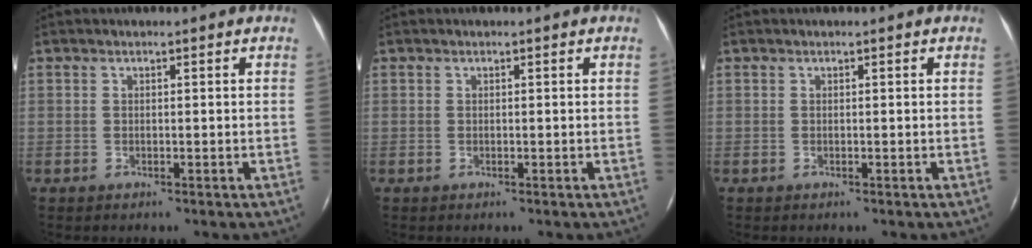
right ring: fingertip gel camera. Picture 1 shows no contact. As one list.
[{"total": 0.0}, {"total": 0.0}]